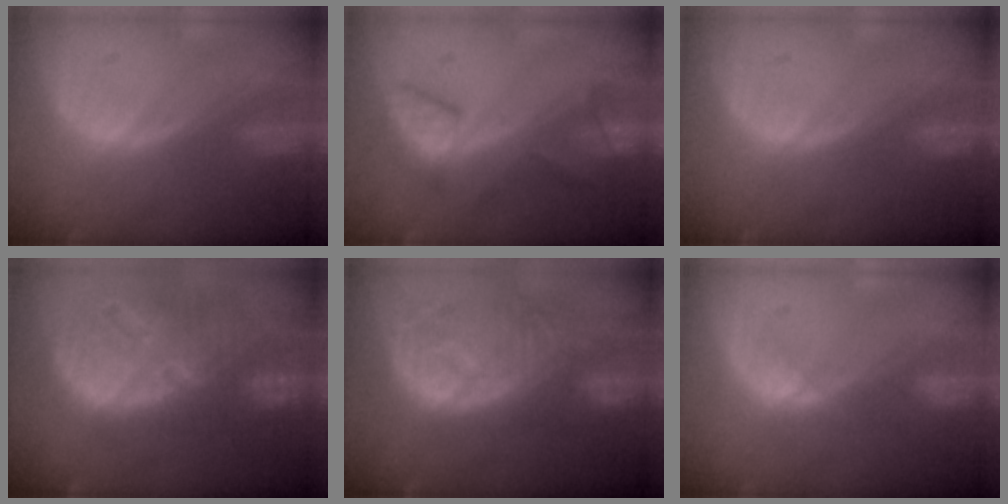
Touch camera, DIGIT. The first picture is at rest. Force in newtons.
{"total": 5.9, "press": 5.7, "slide": 1.1}
{"total": 0.0}
{"total": 13.3, "press": 11.5, "slide": 6.7}
{"total": 11.1, "press": 9.8, "slide": 5.2}
{"total": 2.4, "press": 2.3, "slide": 0.5}